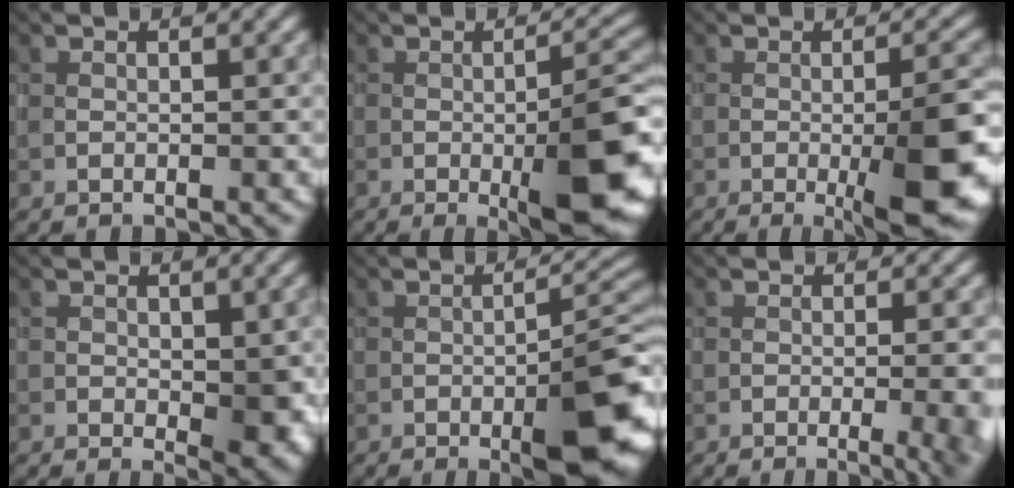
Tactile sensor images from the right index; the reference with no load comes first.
{"total": 9.3, "force": [-2.8, 2.3, 8.6], "torque": [-0.124, -0.001, -0.041]}
{"total": 8.2, "force": [-2.6, 1.7, 7.6], "torque": [-0.112, -0.004, -0.036]}
{"total": 4.4, "force": [-0.6, 2.3, 3.7], "torque": [-0.054, -0.009, -0.005]}
{"total": 7.7, "force": [-3.3, 1.8, 6.8], "torque": [-0.093, 0.004, -0.047]}
{"total": 8.7, "force": [-3.2, 3.9, 7.1], "torque": [-0.043, -0.003, -0.026]}